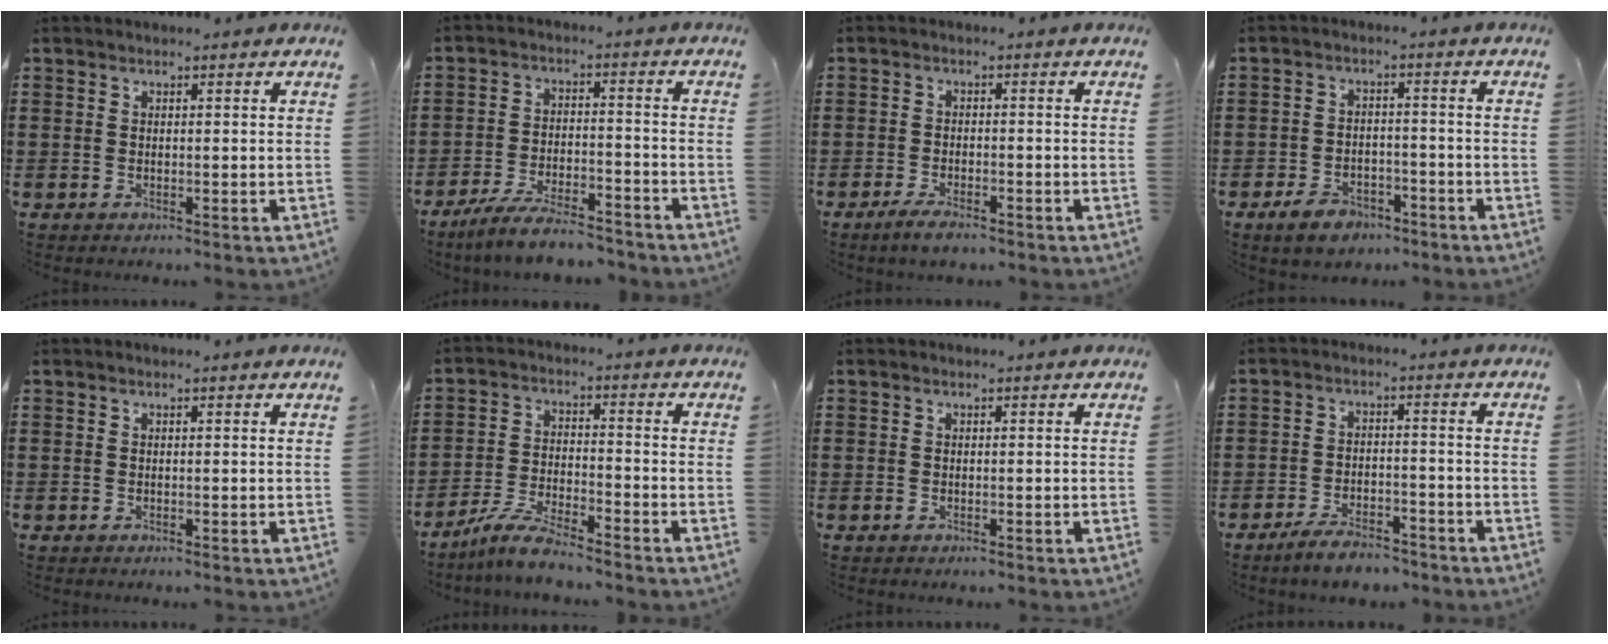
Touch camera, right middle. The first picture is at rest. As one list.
[{"total": 6.7, "force": [-6.1, 0.8, 2.8], "torque": [-0.060, -0.001, -0.118]}, {"total": 2.6, "force": [-2.2, 0.5, 1.3], "torque": [-0.030, 0.003, -0.044]}, {"total": 4.3, "force": [-3.5, 2.0, 1.7], "torque": [-0.035, 0.009, -0.069]}, {"total": 0.0}, {"total": 6.2, "force": [-5.6, 0.4, 2.7], "torque": [-0.071, -0.010, -0.112]}, {"total": 0.0}, {"total": 4.7, "force": [-4.4, 1.0, 1.4], "torque": [-0.030, 0.006, -0.087]}]